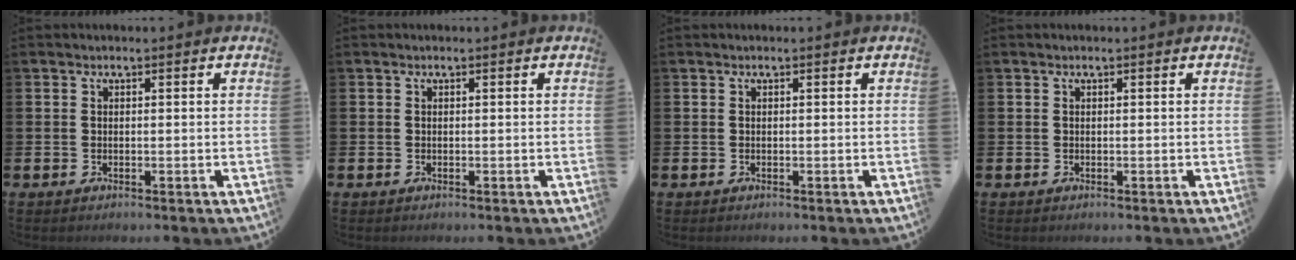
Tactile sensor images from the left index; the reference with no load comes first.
{"total": 0.0}
{"total": 0.0}
{"total": 0.0}